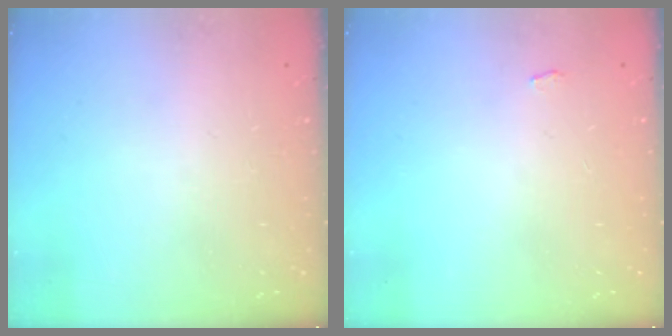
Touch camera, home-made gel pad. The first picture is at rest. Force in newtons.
{"total": 2.8, "press": 2.8, "slide": 0.3}